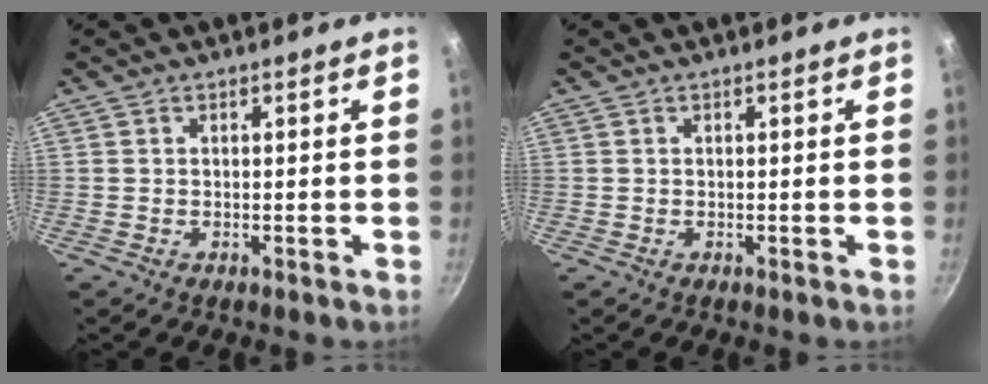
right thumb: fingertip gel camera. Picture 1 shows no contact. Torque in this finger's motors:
{"motor_torque": [0.00, 0.00, 0.00, 0.00, 0.00]}